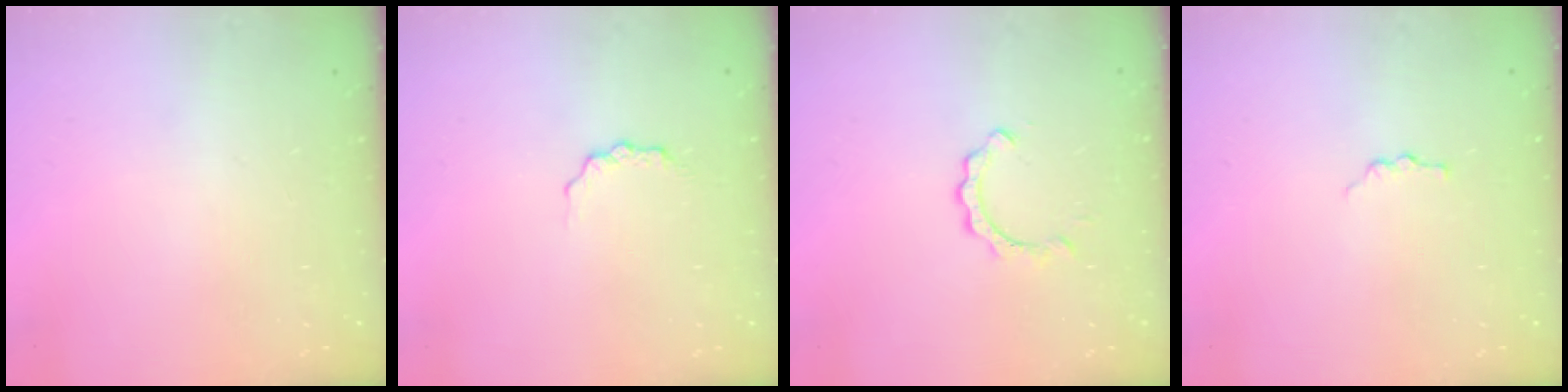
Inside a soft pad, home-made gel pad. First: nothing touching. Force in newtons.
{"total": 2.6, "press": 2.6, "slide": 0.4}
{"total": 2.4, "press": 2.4, "slide": 0.3}
{"total": 2.9, "press": 2.9, "slide": 0.3}